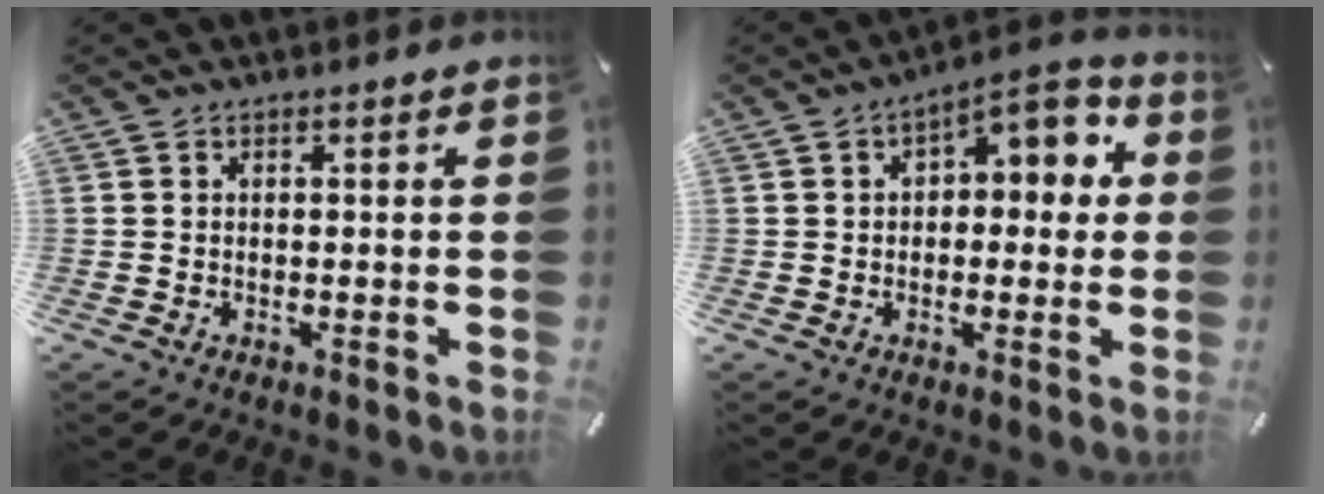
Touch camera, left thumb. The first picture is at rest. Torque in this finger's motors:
{"motor_torque": [0.03, 0.42, 0.58, 0.47, 0.10]}